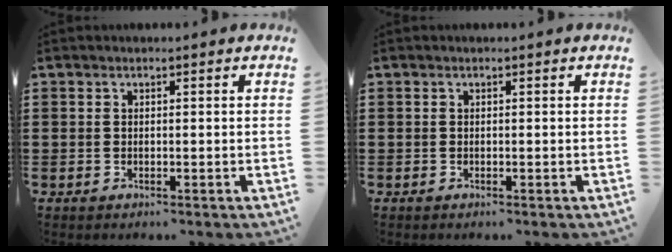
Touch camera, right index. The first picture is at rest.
{"total": 0.0}